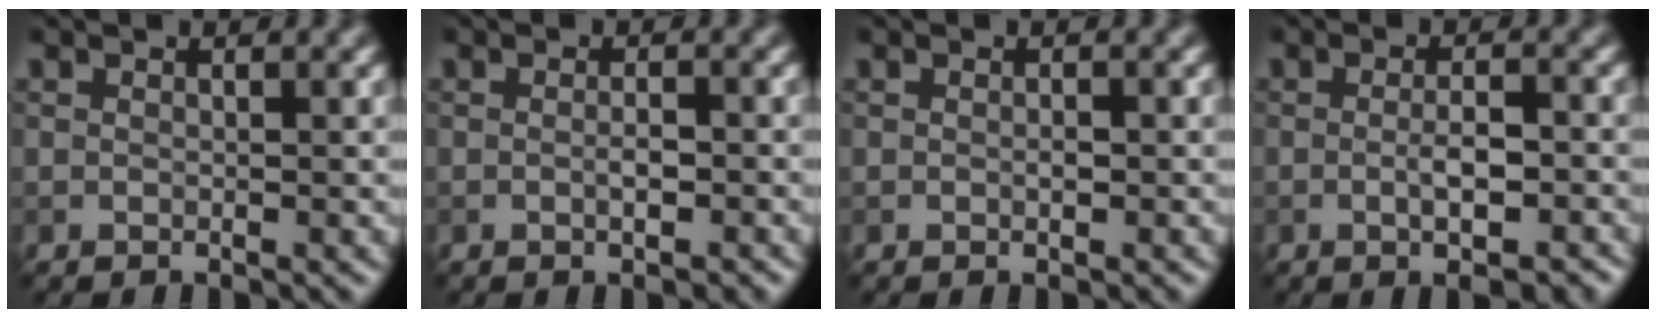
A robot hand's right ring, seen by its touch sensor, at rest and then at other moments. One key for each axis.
{"total": 1.6, "fx": -0.5, "fy": 0.4, "fz": 1.5, "tx": -0.025, "ty": -0.002, "tz": -0.008}
{"total": 0.7, "fx": -0.1, "fy": 0.3, "fz": 0.6, "tx": -0.010, "ty": -0.001, "tz": 0.000}
{"total": 3.7, "fx": -1.0, "fy": 1.0, "fz": 3.4, "tx": -0.057, "ty": -0.005, "tz": -0.011}